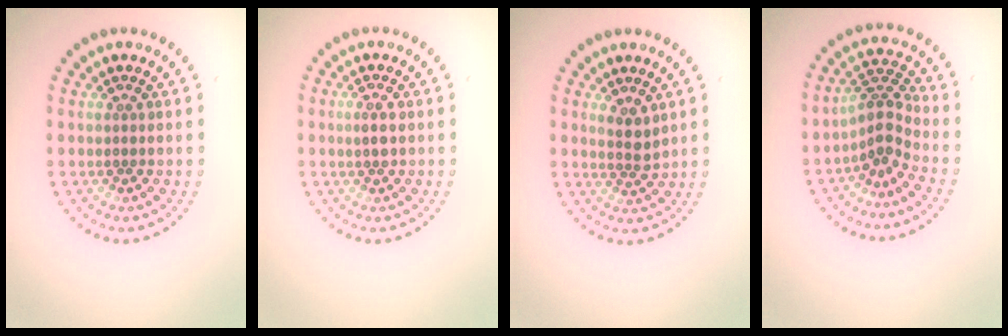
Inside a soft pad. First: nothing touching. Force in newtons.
{"total": 1.3, "press": 1.3, "slide": 0.1}
{"total": 1.8, "press": 1.5, "slide": 1.0}
{"total": 2.7, "press": 1.9, "slide": 2.0}